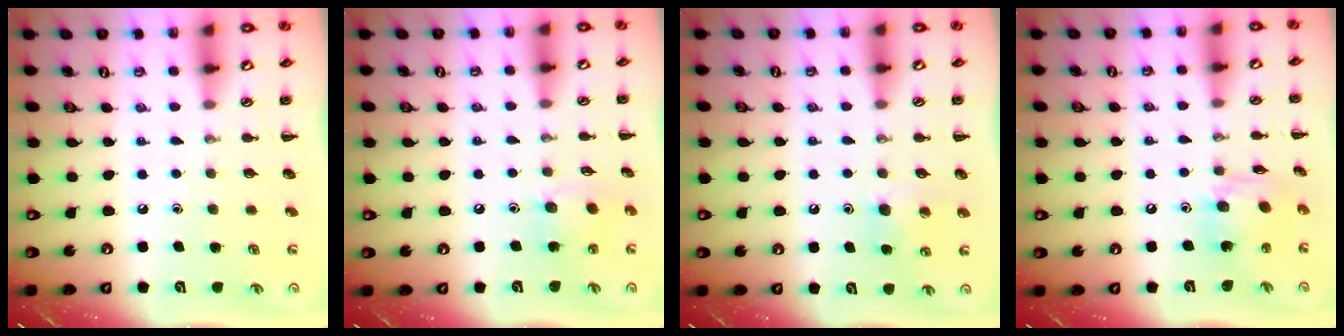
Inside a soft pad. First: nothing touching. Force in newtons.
{"total": 7.7, "press": 7.7, "slide": 0.7}
{"total": 6.1, "press": 5.9, "slide": 1.5}
{"total": 9.8, "press": 9.7, "slide": 0.7}